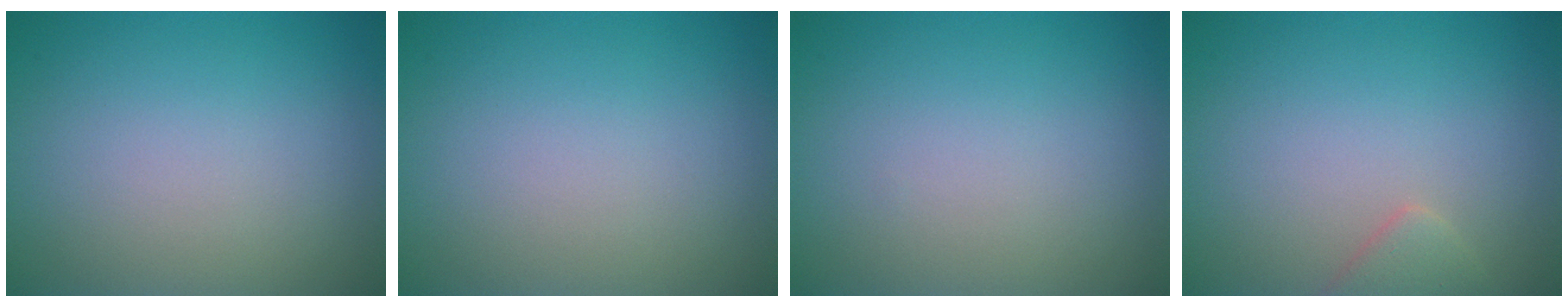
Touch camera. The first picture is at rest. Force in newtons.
{"total": 0.0}
{"total": 0.0}
{"total": 1.6, "press": 1.6, "slide": 0.1}